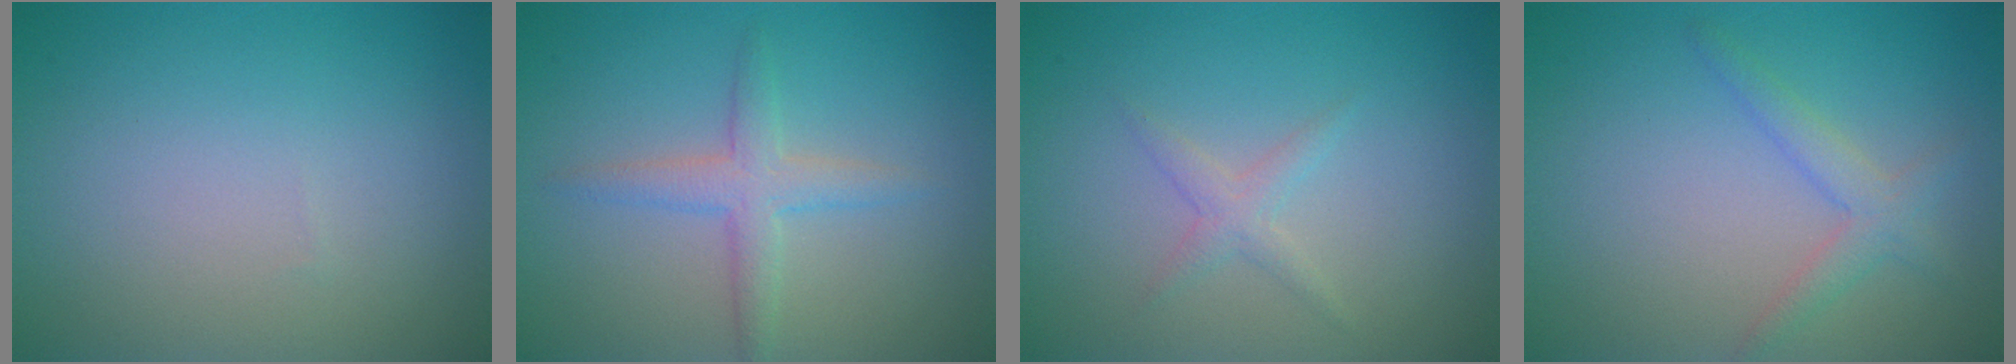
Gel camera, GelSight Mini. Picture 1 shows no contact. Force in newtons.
{"total": 2.7, "press": 2.7, "slide": 0.0}
{"total": 1.3, "press": 1.3, "slide": 0.1}
{"total": 2.1, "press": 2.1, "slide": 0.1}